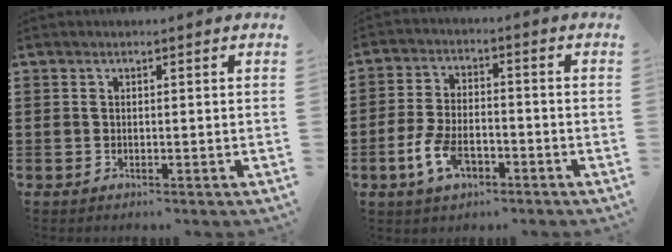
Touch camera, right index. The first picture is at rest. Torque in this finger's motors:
{"motor_torque": [2.14, 0.00, 0.21, 0.16]}